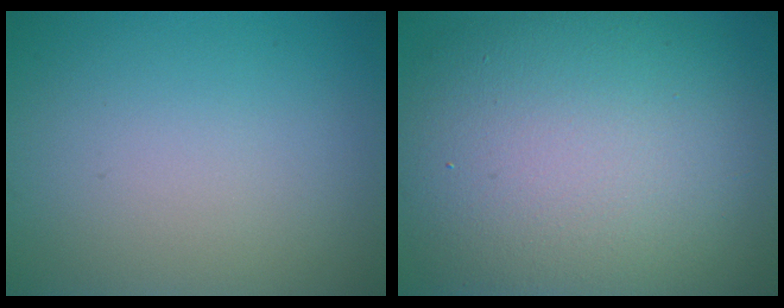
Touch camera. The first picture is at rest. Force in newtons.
{"total": 14.3, "press": 14.2, "slide": 0.7}